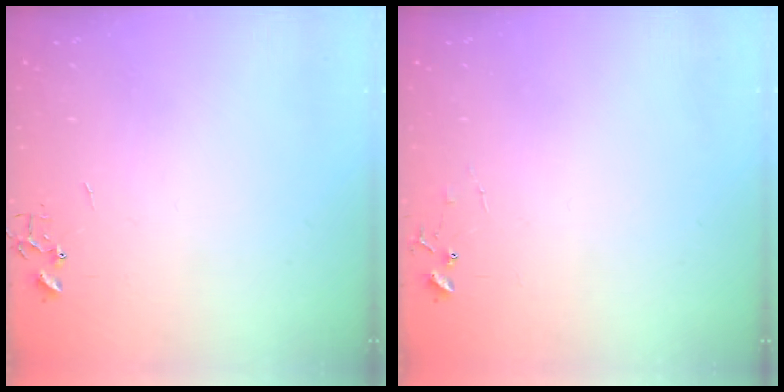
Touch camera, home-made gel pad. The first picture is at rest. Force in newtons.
{"total": 6.9, "press": 6.9, "slide": 0.4}